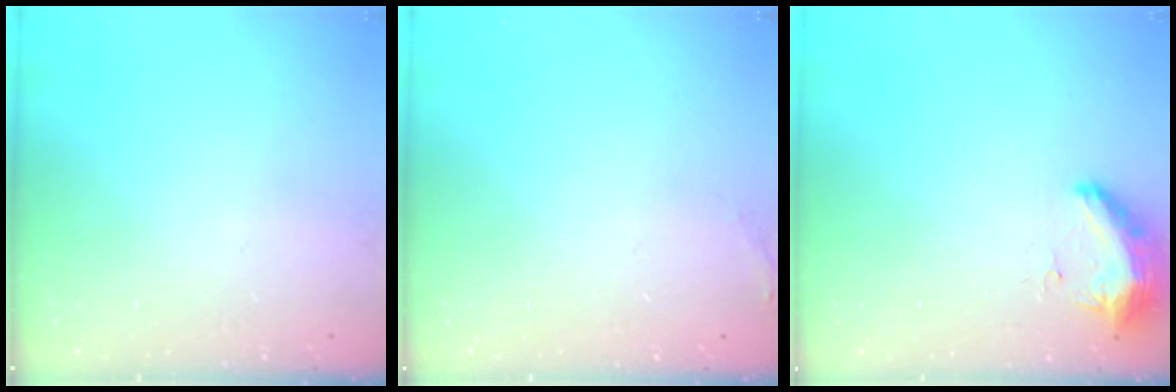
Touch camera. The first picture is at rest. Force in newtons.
{"total": 3.9, "press": 3.2, "slide": 2.2}
{"total": 8.6, "press": 8.5, "slide": 1.2}